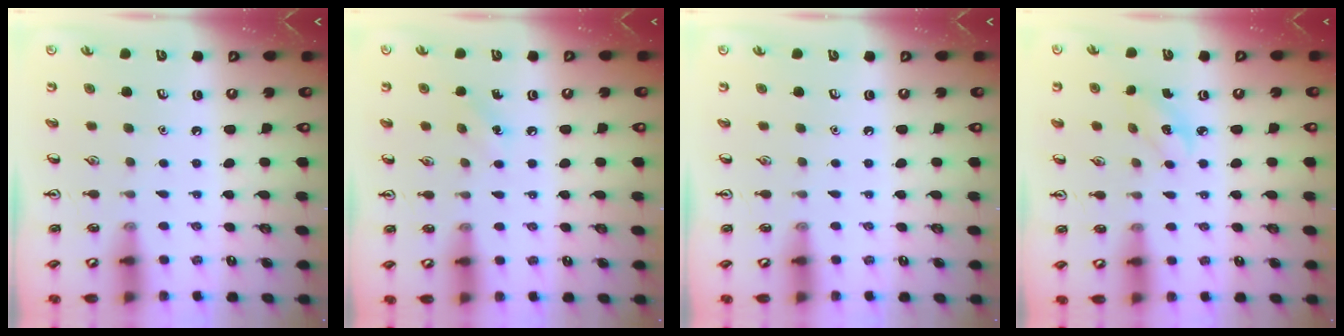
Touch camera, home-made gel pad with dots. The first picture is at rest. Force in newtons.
{"total": 5.6, "press": 5.3, "slide": 1.9}
{"total": 0.0}
{"total": 2.7, "press": 2.6, "slide": 0.7}